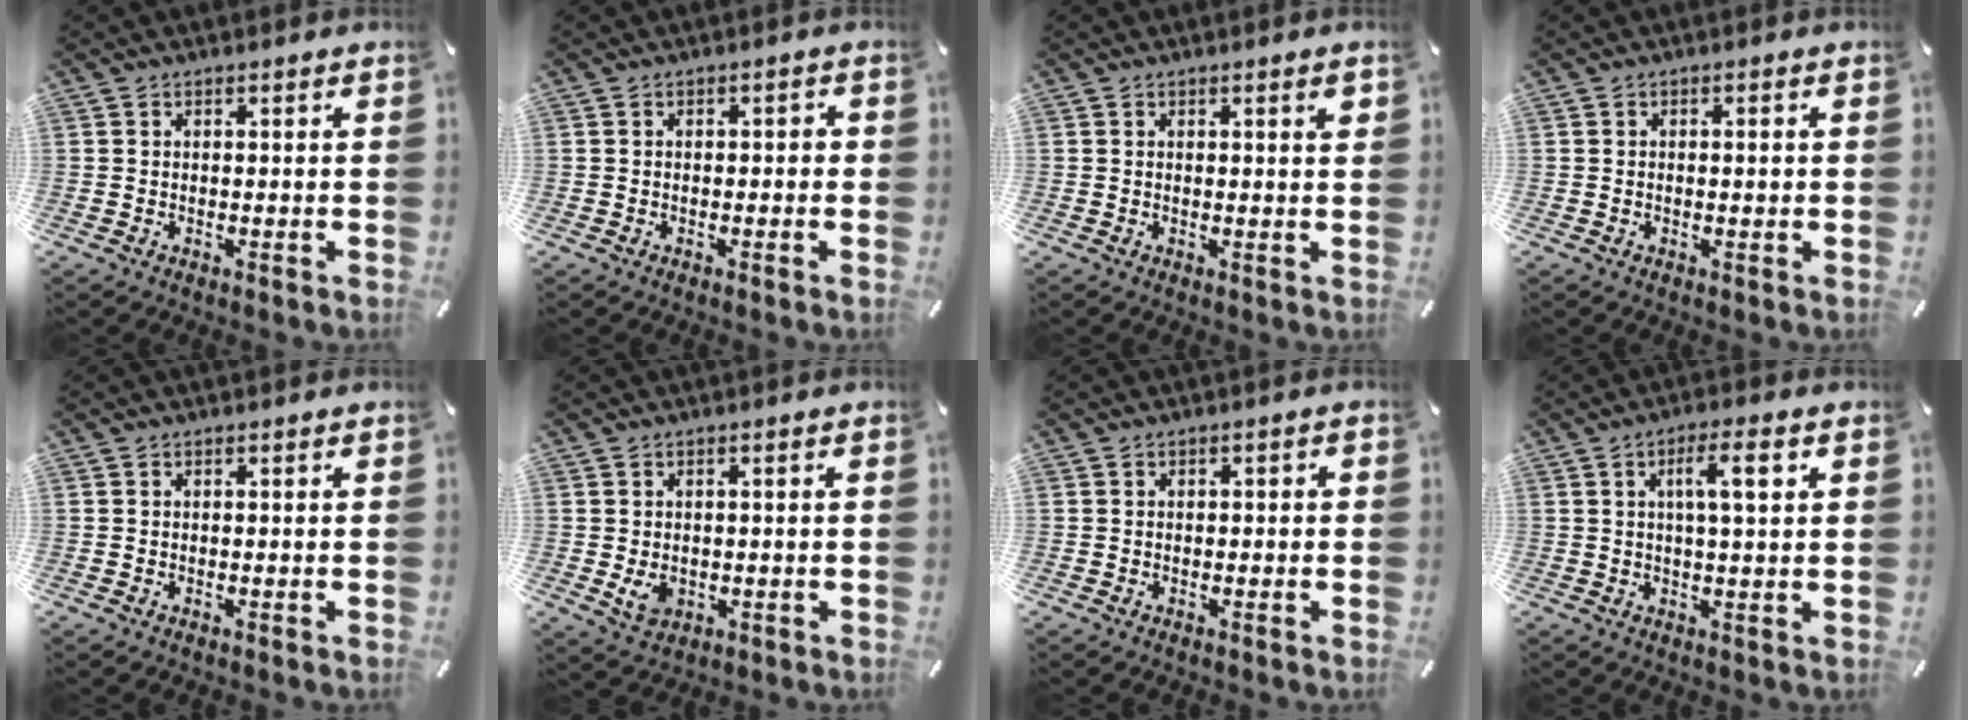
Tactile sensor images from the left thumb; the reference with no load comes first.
{"total": 1.3, "force": [-0.7, 0.7, 0.9], "torque": [-0.017, 0.005, -0.016]}
{"total": 1.8, "force": [0.7, 0.2, 1.6], "torque": [-0.025, -0.001, 0.009]}
{"total": 1.3, "force": [-0.1, 0.5, 1.2], "torque": [-0.021, 0.001, -0.003]}
{"total": 0.0}
{"total": 3.9, "force": [-0.5, 3.0, 2.4], "torque": [-0.047, -0.003, -0.010]}
{"total": 0.8, "force": [-0.4, 0.6, 0.5], "torque": [-0.009, 0.001, -0.008]}
{"total": 7.5, "force": [2.2, 1.5, 7.0], "torque": [-0.125, -0.002, 0.030]}